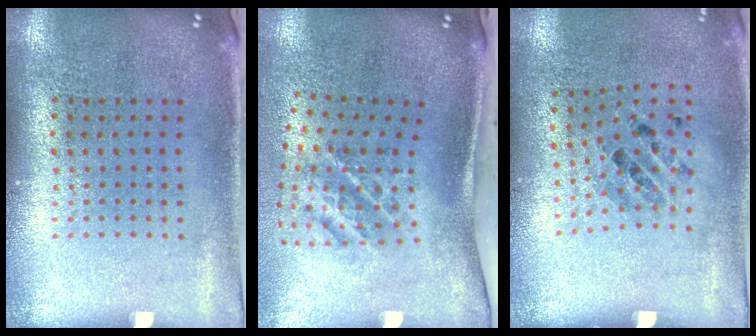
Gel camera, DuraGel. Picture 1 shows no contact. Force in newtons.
{"total": 1.8, "press": 1.2, "slide": 1.3}
{"total": 0.9, "press": 0.8, "slide": 0.5}